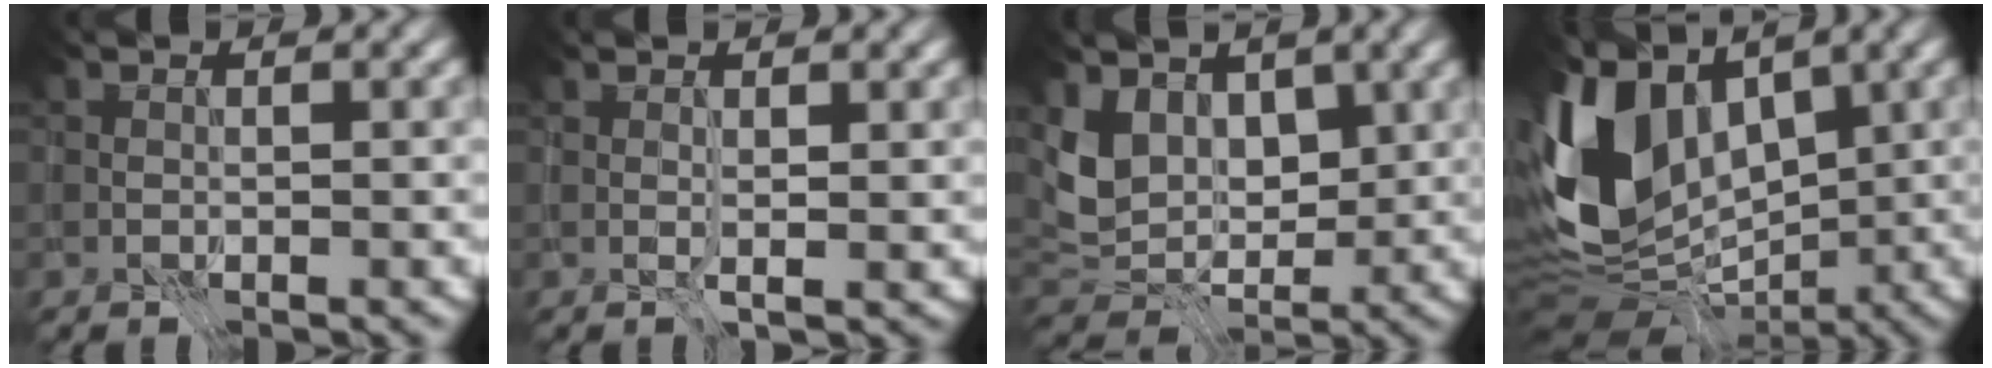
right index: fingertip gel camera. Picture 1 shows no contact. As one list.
[{"total": 1.2, "force": [0.4, 0.1, 1.2], "torque": [-0.018, -0.001, 0.011]}, {"total": 5.1, "force": [2.2, 3.8, 2.7], "torque": [-0.058, -0.014, 0.042]}, {"total": 12.1, "force": [1.7, 8.2, 8.7], "torque": [-0.201, 0.003, 0.023]}]